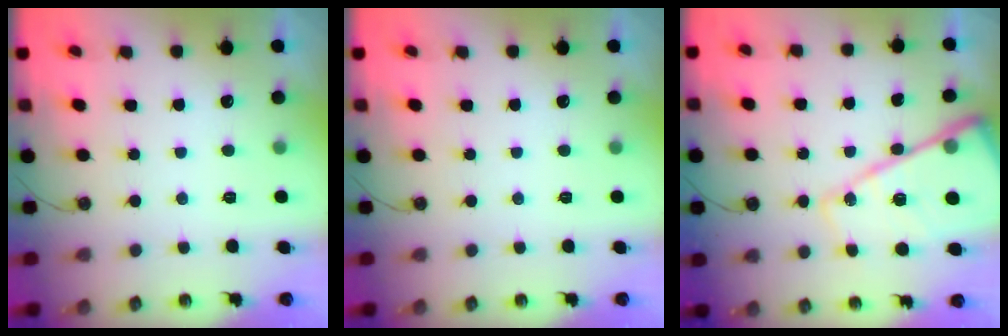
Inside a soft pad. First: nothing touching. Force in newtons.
{"total": 0.0}
{"total": 22.1, "press": 22.0, "slide": 2.4}